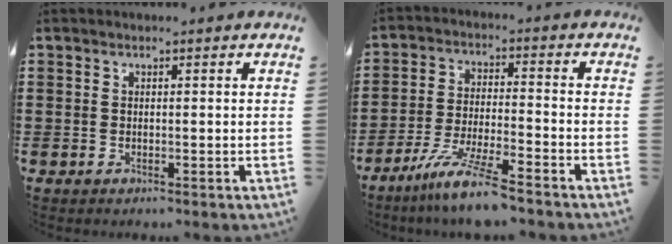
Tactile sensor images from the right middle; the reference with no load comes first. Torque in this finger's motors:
{"motor_torque": [1.84, -0.30, 0.55, 0.13]}